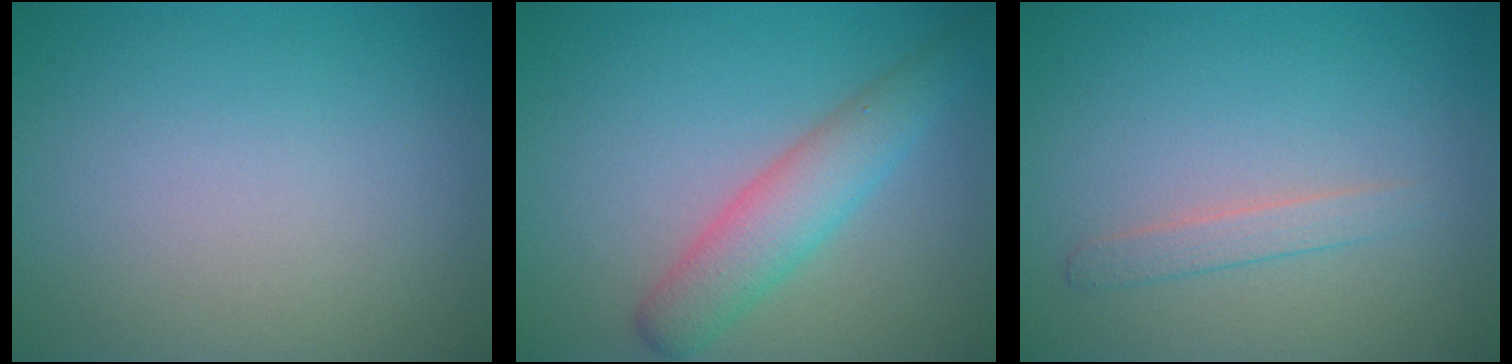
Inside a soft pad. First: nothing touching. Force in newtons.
{"total": 4.0, "press": 4.0, "slide": 0.4}
{"total": 1.4, "press": 1.4, "slide": 0.1}